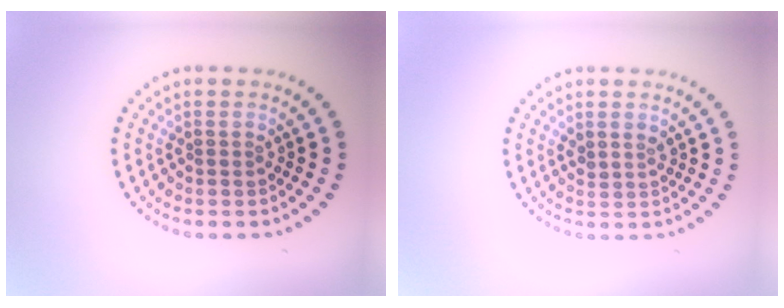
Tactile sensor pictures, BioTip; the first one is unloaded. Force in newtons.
{"total": 1.1, "press": 0.9, "slide": 0.5}